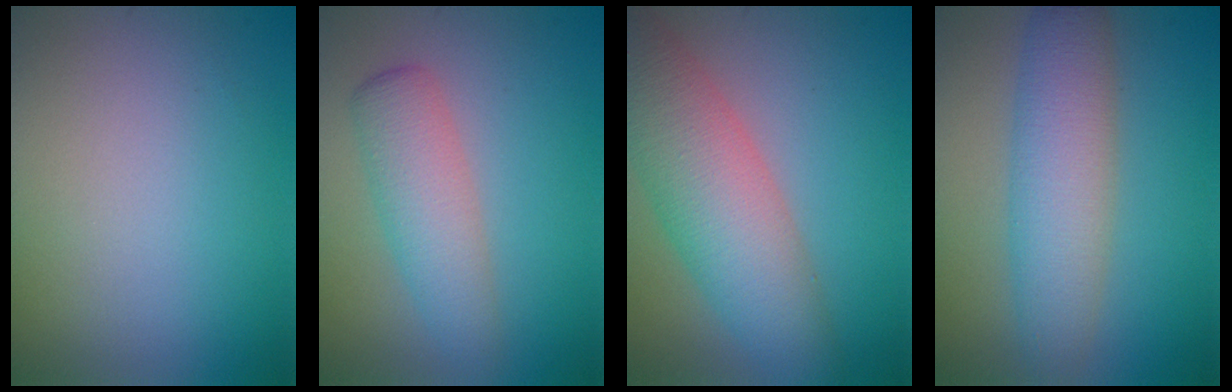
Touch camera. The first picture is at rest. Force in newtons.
{"total": 3.7, "press": 3.7, "slide": 0.1}
{"total": 7.5, "press": 7.5, "slide": 0.3}
{"total": 5.5, "press": 5.5, "slide": 0.2}